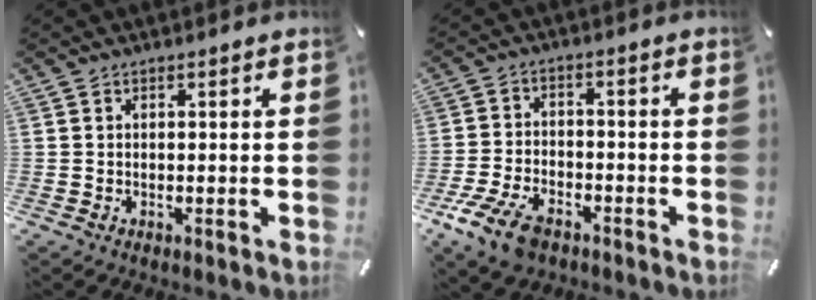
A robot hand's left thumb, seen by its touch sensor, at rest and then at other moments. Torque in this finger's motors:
{"motor_torque": [-0.38, 0.95, 0.91, 0.82, 0.08]}